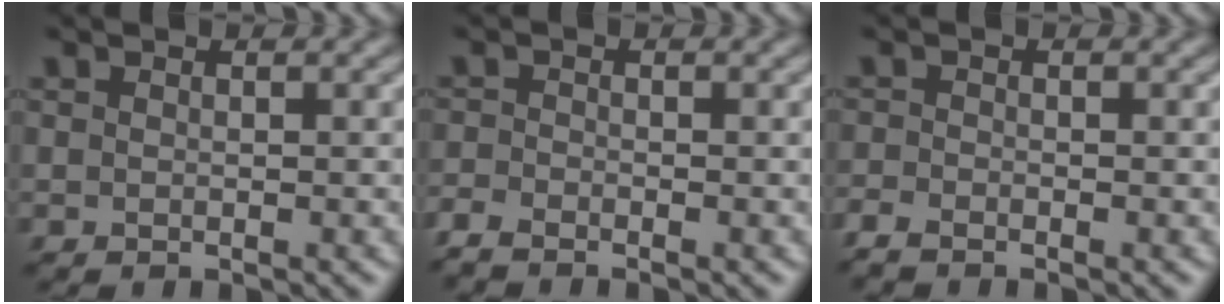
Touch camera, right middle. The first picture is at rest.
{"total": 2.0, "force": [-1.8, 0.4, 0.8], "torque": [-0.022, -0.009, -0.045]}
{"total": 1.7, "force": [-1.4, 0.4, 0.7], "torque": [-0.016, -0.010, -0.036]}